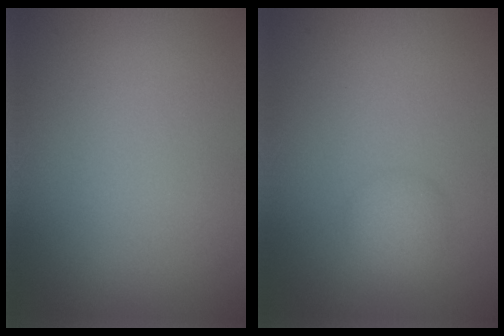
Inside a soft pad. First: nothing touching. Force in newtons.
{"total": 1.6, "press": 1.6, "slide": 0.2}